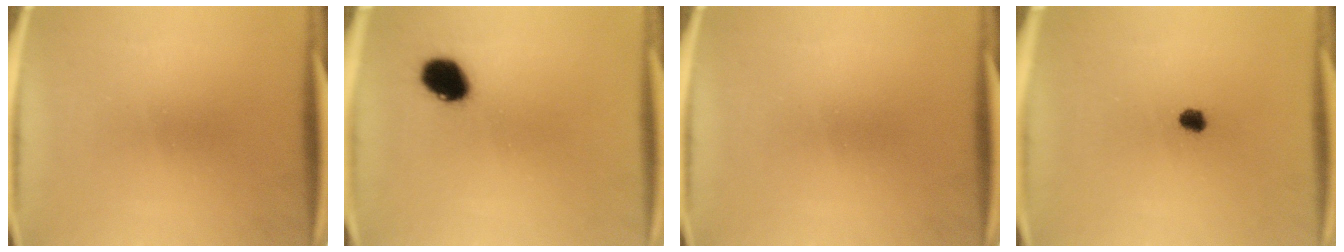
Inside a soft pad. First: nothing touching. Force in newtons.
{"total": 7.7}
{"total": 0.0}
{"total": 2.1}